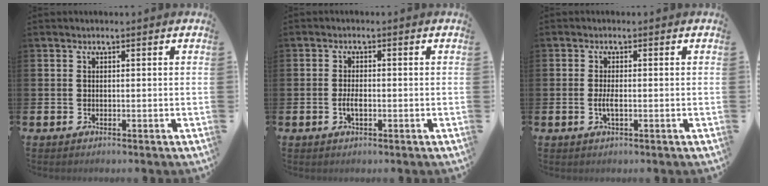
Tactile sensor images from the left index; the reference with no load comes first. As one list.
[{"total": 2.1, "force": [-0.5, 0.9, 1.8], "torque": [-0.026, -0.002, -0.010]}, {"total": 1.9, "force": [-0.3, 0.5, 1.8], "torque": [-0.032, 0.001, -0.007]}]